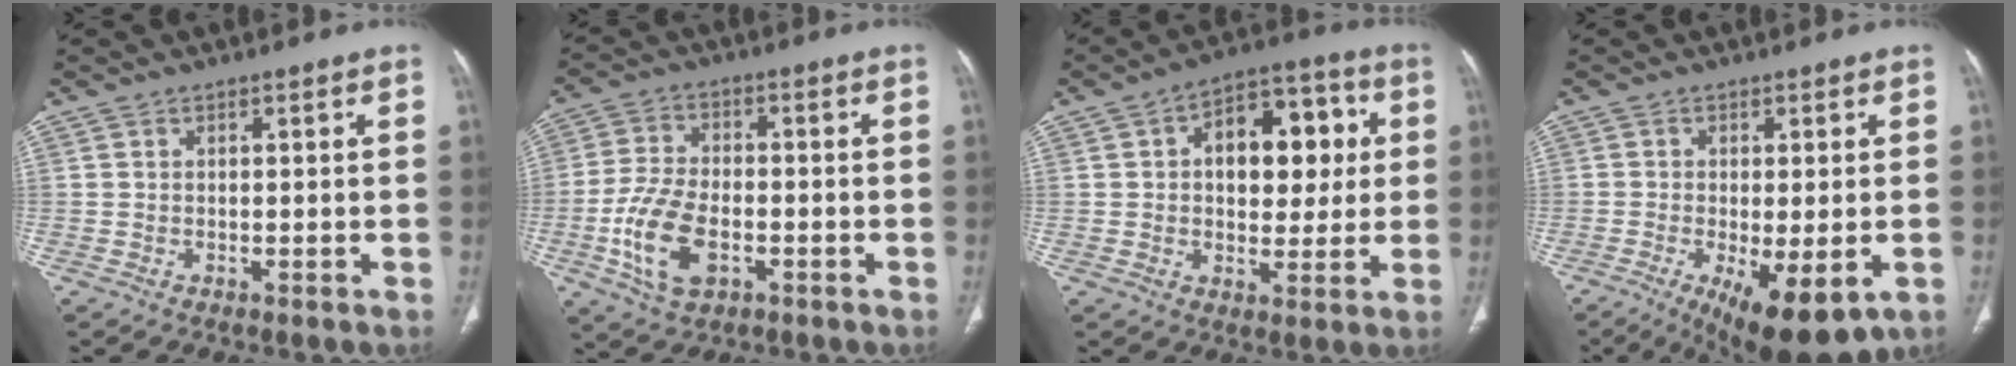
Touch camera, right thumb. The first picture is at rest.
{"total": 11.4, "force": [-3.6, 6.4, 8.6], "torque": [-0.175, 0.011, -0.065]}
{"total": 14.9, "force": [2.7, 9.1, 11.5], "torque": [-0.115, 0.018, 0.036]}
{"total": 12.2, "force": [-4.9, 4.3, 10.3], "torque": [-0.155, -0.013, -0.064]}